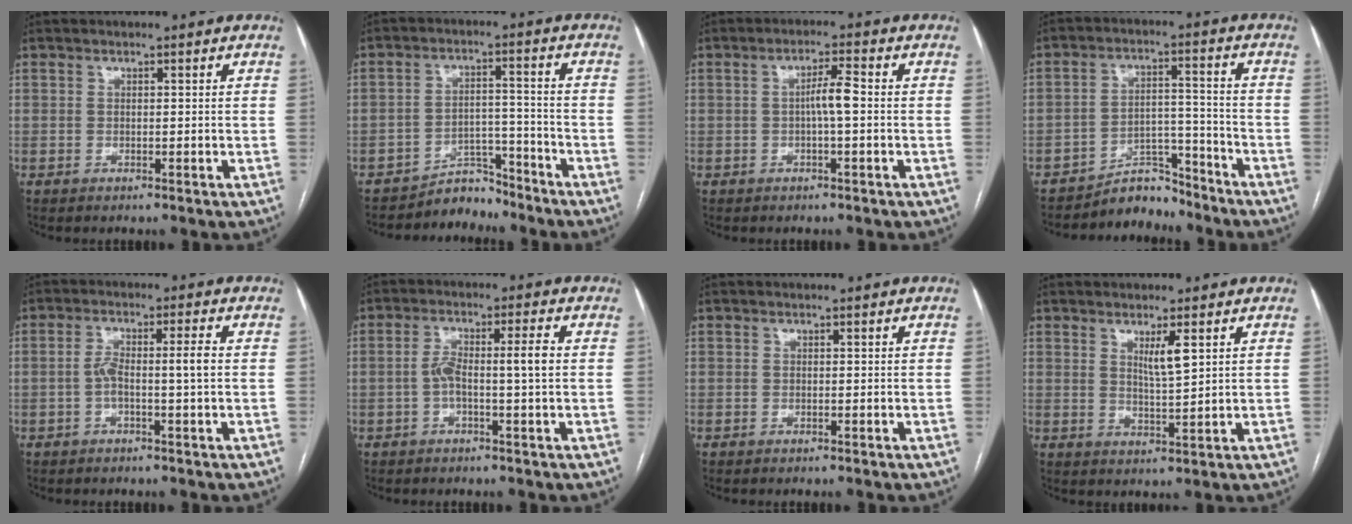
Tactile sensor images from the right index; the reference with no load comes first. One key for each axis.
{"total": 5.1, "fx": -4.9, "fy": 1.6, "fz": -0.5, "tx": 0.016, "ty": 0.027, "tz": -0.077}
{"total": 3.6, "fx": -0.3, "fy": 0.2, "fz": 3.6, "tx": -0.063, "ty": 0.006, "tz": -0.004}
{"total": 6.3, "fx": -6.0, "fy": 1.8, "fz": 0.0, "tx": 0.009, "ty": 0.036, "tz": -0.097}
{"total": 4.9, "fx": -0.6, "fy": 0.3, "fz": 4.9, "tx": -0.092, "ty": 0.019, "tz": -0.008}
{"total": 5.7, "fx": -0.5, "fy": 0.4, "fz": 5.7, "tx": -0.107, "ty": 0.021, "tz": -0.007}
{"total": 0.0}
{"total": 3.7, "fx": 1.7, "fy": 0.1, "fz": 3.3, "tx": -0.060, "ty": -0.008, "tz": 0.034}